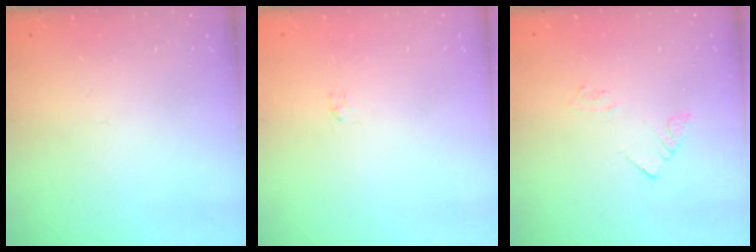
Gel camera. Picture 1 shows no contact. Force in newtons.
{"total": 0.0}
{"total": 2.2, "press": 2.2, "slide": 0.1}